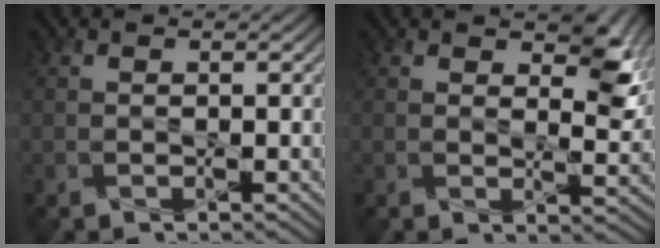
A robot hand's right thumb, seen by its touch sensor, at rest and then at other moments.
{"total": 5.3, "force": [3.1, 2.3, 3.6], "torque": [-0.053, -0.012, 0.045]}